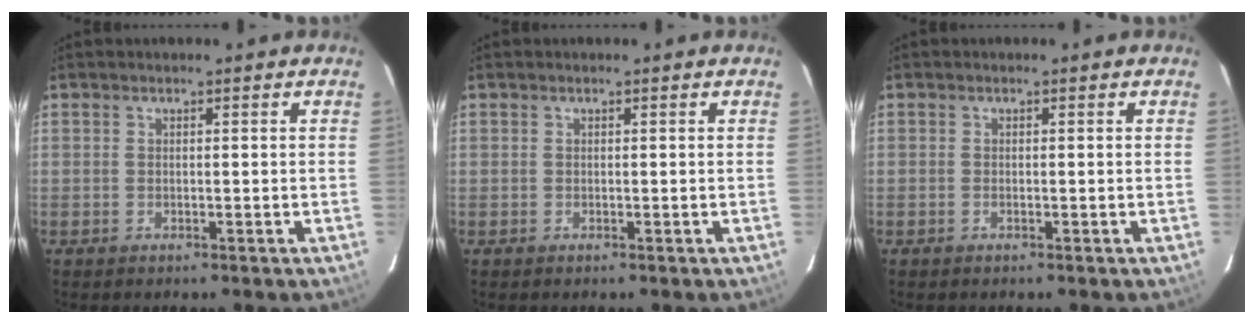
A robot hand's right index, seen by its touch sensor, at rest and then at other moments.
{"total": 0.0}
{"total": 0.0}